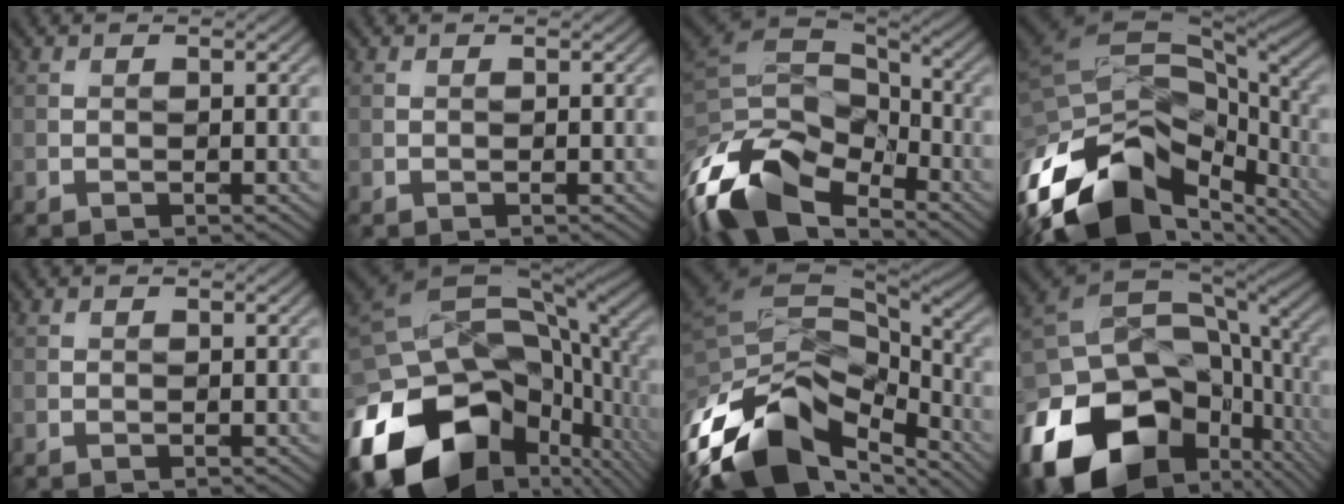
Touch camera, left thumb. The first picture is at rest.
{"total": 0.0}
{"total": 16.1, "force": [-7.9, 8.8, 10.8], "torque": [-0.263, -0.030, -0.124]}
{"total": 16.6, "force": [-6.8, 10.0, 11.3], "torque": [-0.268, -0.040, -0.098]}
{"total": 0.0}
{"total": 19.6, "force": [-8.2, 12.0, 13.1], "torque": [-0.290, -0.030, -0.126]}
{"total": 16.4, "force": [-8.4, 9.6, 10.2], "torque": [-0.255, -0.041, -0.125]}
{"total": 19.7, "force": [-7.2, 13.7, 12.3], "torque": [-0.283, -0.032, -0.103]}